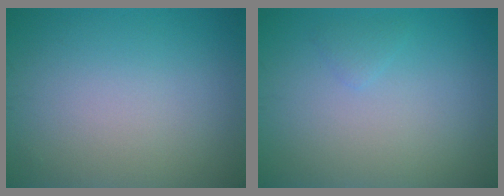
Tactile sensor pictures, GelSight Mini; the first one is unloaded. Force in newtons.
{"total": 0.7, "press": 0.7, "slide": 0.0}